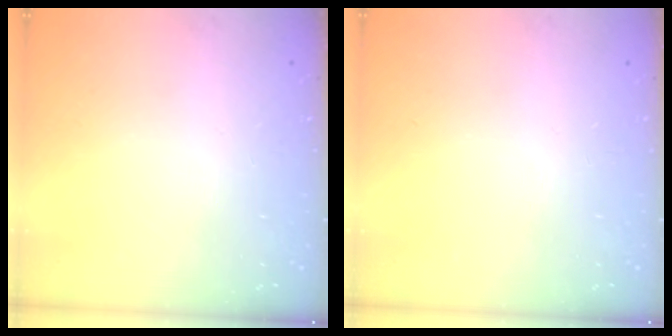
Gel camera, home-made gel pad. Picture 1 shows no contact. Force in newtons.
{"total": 0.0}